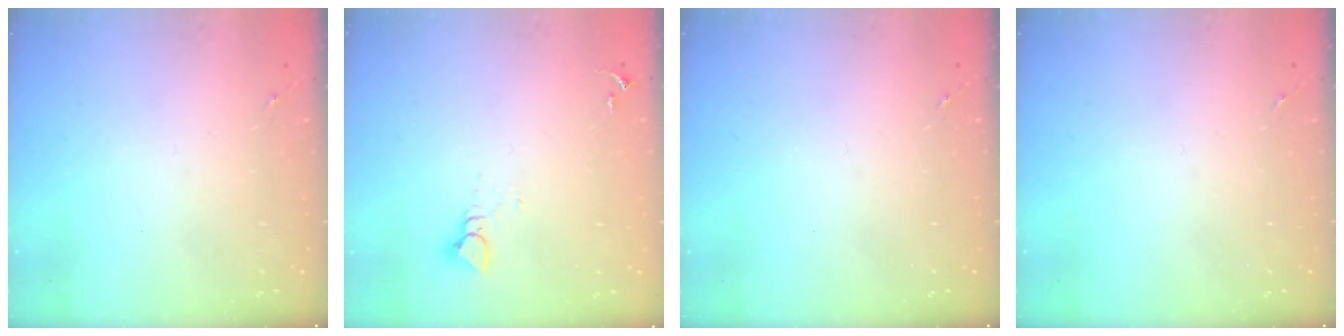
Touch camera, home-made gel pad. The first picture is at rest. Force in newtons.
{"total": 3.9, "press": 3.9, "slide": 0.4}
{"total": 0.0}
{"total": 0.0}